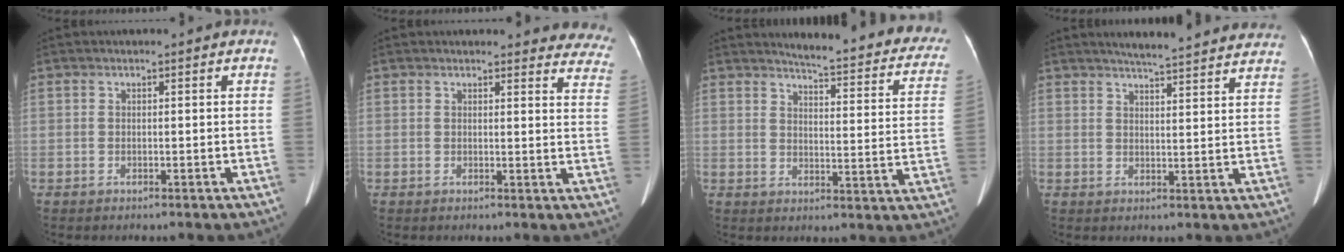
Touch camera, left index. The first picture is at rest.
{"total": 15.6, "force": [14.9, 3.4, 2.9], "torque": [0.012, -0.068, 0.127]}
{"total": 21.1, "force": [19.0, 3.2, 8.8], "torque": [-0.089, -0.068, 0.201]}
{"total": 18.5, "force": [17.1, 1.6, 6.9], "torque": [-0.085, -0.008, 0.200]}